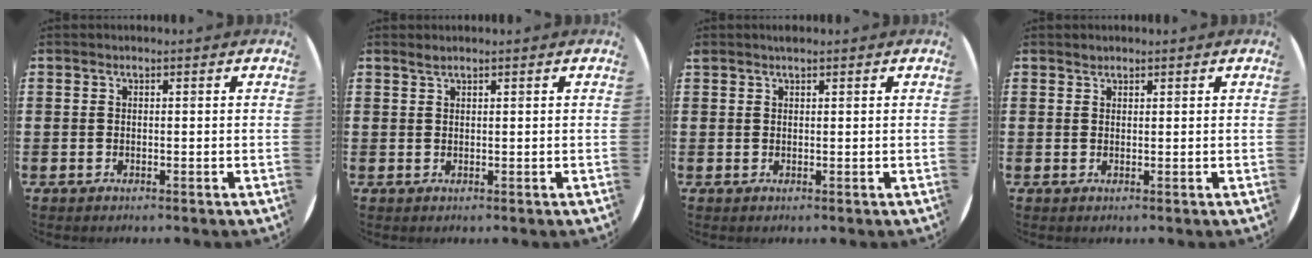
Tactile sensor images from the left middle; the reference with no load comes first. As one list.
[{"total": 0.8, "force": [0.7, -0.1, 0.3], "torque": [-0.005, 0.000, 0.014]}, {"total": 0.7, "force": [0.7, 0.0, 0.0], "torque": [-0.001, 0.001, 0.013]}, {"total": 0.7, "force": [0.7, 0.2, -0.1], "torque": [0.001, 0.002, 0.013]}]